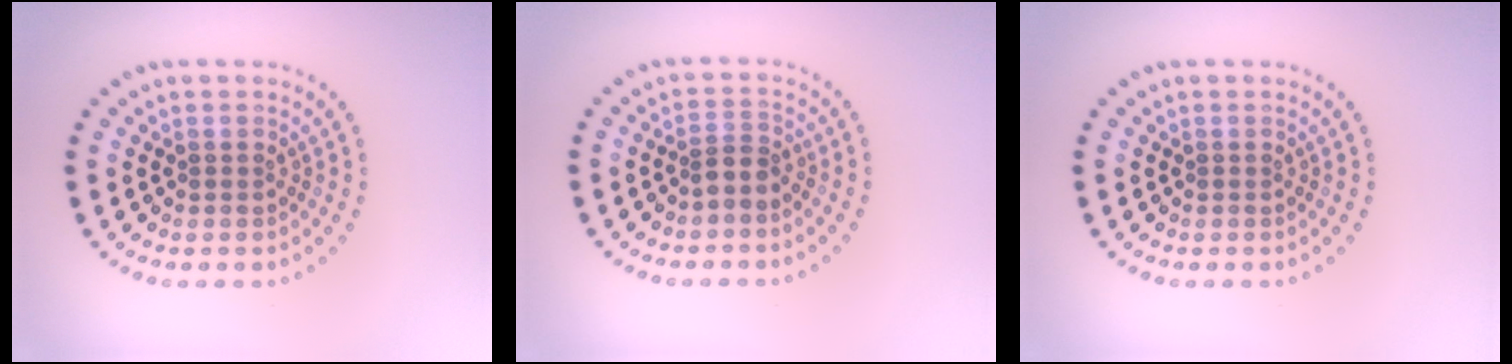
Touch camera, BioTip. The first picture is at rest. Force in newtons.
{"total": 1.8, "press": 1.3, "slide": 1.2}
{"total": 0.0}